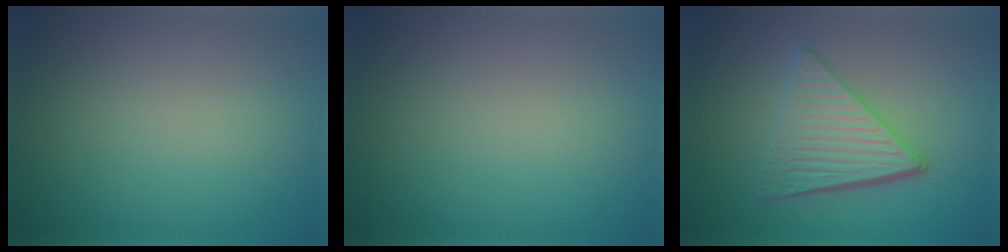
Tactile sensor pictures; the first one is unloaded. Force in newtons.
{"total": 0.0}
{"total": 5.4, "press": 3.9, "slide": 3.7}